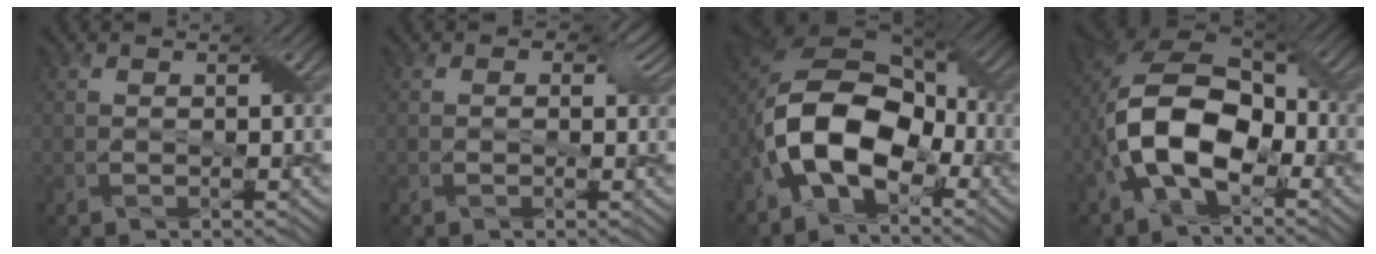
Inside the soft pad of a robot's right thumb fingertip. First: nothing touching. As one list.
[{"total": 4.0, "force": [1.3, 3.0, 2.3], "torque": [-0.018, 0.012, -0.010]}, {"total": 13.0, "force": [-4.3, 7.7, 9.6], "torque": [-0.180, -0.003, -0.098]}, {"total": 12.6, "force": [-3.3, 6.9, 10.1], "torque": [-0.208, 0.002, -0.078]}]